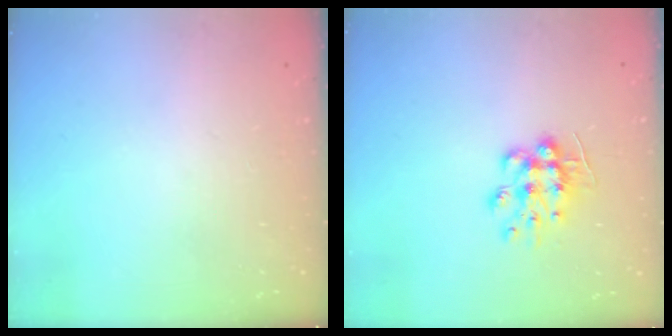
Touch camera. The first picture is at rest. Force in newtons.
{"total": 9.4, "press": 9.4, "slide": 0.6}